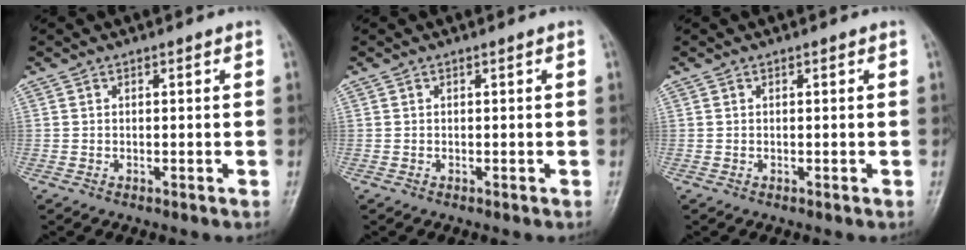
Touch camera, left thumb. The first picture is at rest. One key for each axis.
{"total": 0.0}
{"total": 0.0}